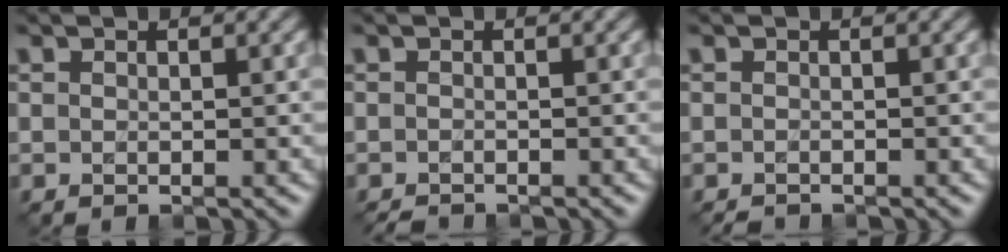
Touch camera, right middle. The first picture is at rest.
{"total": 1.2, "force": [-1.2, 0.2, 0.2], "torque": [-0.005, -0.009, -0.022]}
{"total": 0.8, "force": [-0.8, 0.1, 0.1], "torque": [-0.004, -0.007, -0.015]}